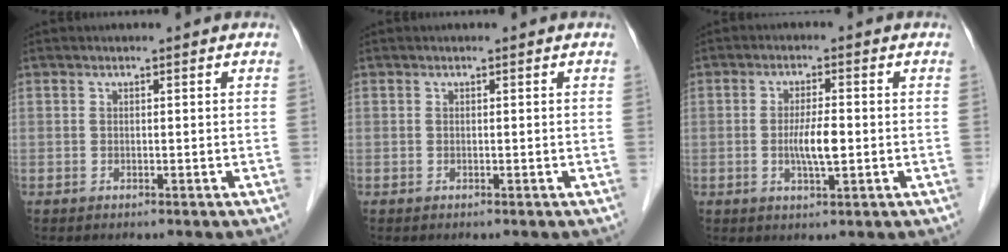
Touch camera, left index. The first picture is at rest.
{"total": 0.0}
{"total": 4.4, "force": [-0.6, 0.7, 4.3], "torque": [-0.086, -0.005, -0.009]}